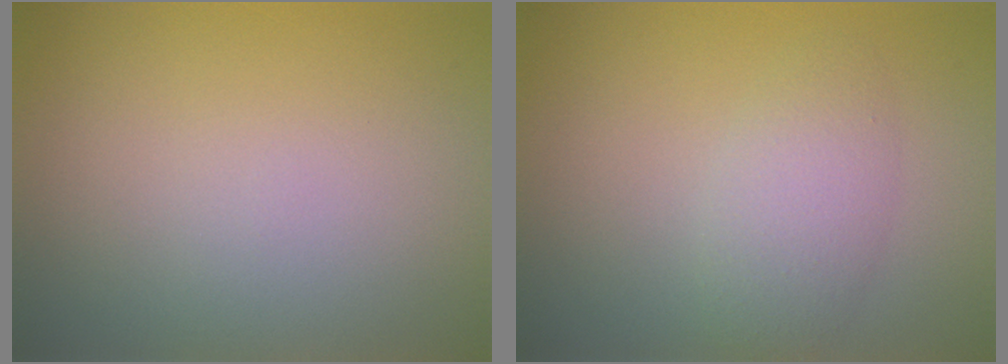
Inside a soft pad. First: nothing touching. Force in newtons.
{"total": 2.7, "press": 2.7, "slide": 0.1}